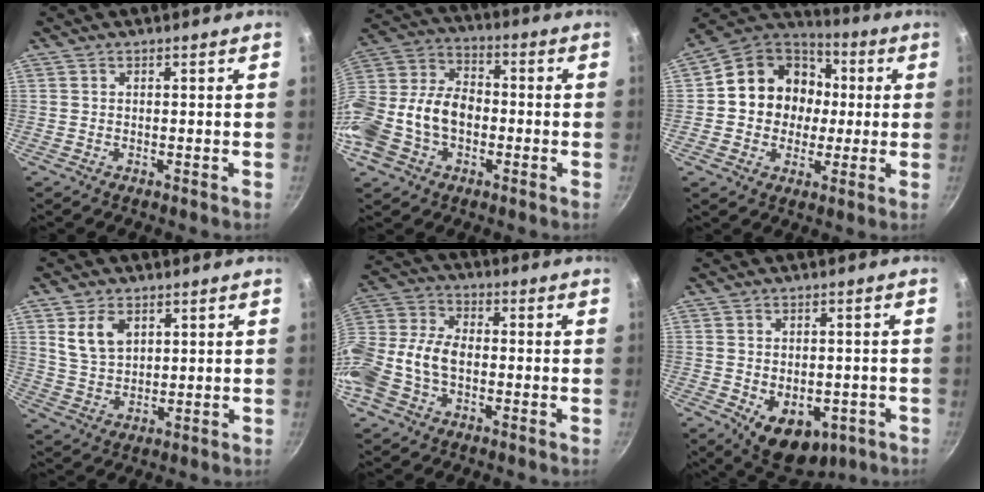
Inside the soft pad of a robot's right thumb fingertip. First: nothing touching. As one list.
[{"total": 19.7, "force": [-3.8, 14.2, 13.1], "torque": [-0.260, 0.057, -0.077]}, {"total": 15.8, "force": [1.1, 13.8, 7.5], "torque": [-0.087, 0.028, 0.005]}, {"total": 7.3, "force": [3.0, 4.8, 4.5], "torque": [-0.067, -0.015, 0.065]}, {"total": 15.0, "force": [-2.9, 10.2, 10.7], "torque": [-0.214, 0.038, -0.069]}, {"total": 11.1, "force": [-3.4, 7.3, 7.7], "torque": [-0.071, -0.005, -0.028]}]